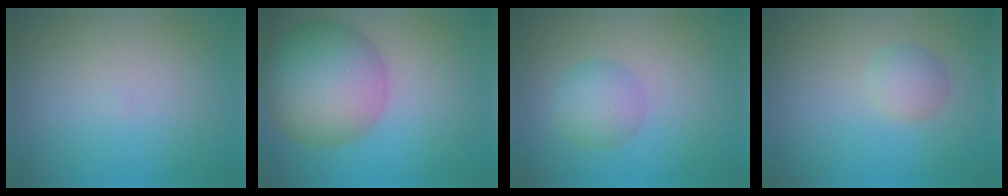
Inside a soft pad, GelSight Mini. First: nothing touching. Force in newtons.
{"total": 9.3, "press": 9.3, "slide": 0.4}
{"total": 2.7, "press": 2.7, "slide": 0.1}
{"total": 1.8, "press": 1.8, "slide": 0.0}